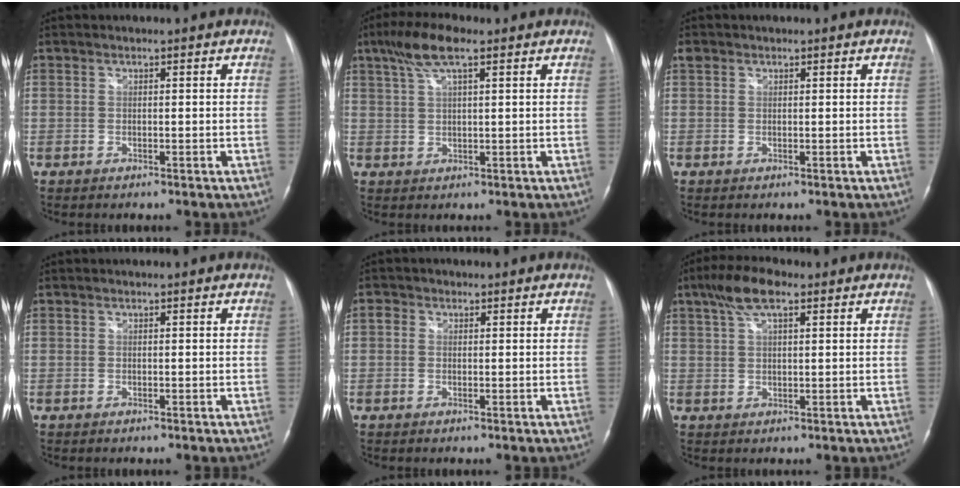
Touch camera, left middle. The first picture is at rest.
{"total": 6.5, "force": [3.8, 1.2, 5.1], "torque": [-0.112, 0.019, 0.073]}
{"total": 1.0, "force": [0.7, 0.7, 0.2], "torque": [-0.009, 0.014, 0.015]}
{"total": 0.0}
{"total": 1.4, "force": [0.4, 1.2, 0.5], "torque": [-0.011, 0.008, 0.005]}
{"total": 6.4, "force": [3.8, 1.8, 4.9], "torque": [-0.105, 0.022, 0.070]}